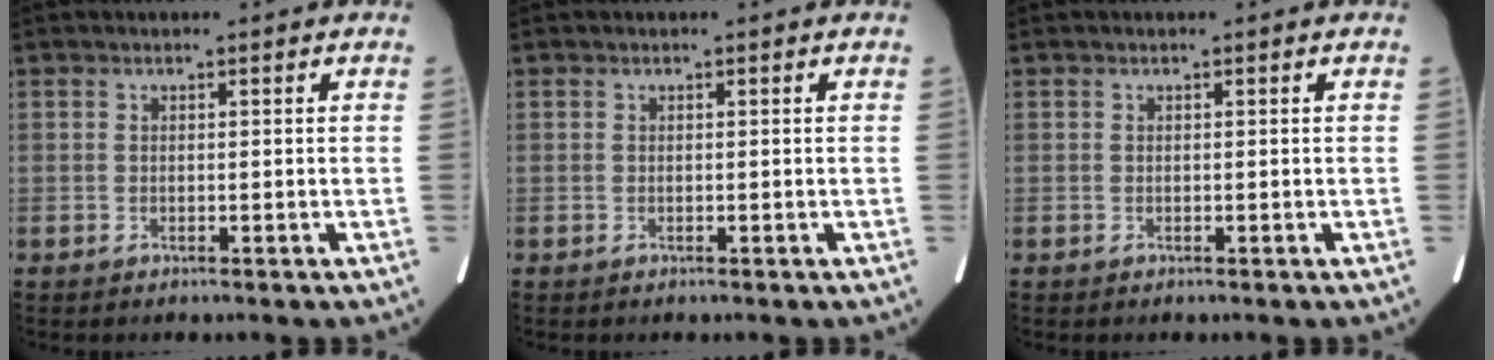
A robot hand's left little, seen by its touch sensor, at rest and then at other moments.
{"total": 0.0}
{"total": 0.0}